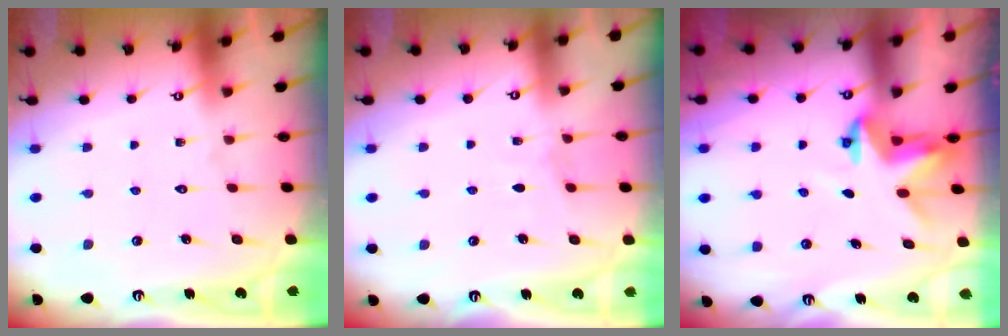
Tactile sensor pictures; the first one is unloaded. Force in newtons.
{"total": 2.3, "press": 2.3, "slide": 0.3}
{"total": 3.1, "press": 3.1, "slide": 0.2}